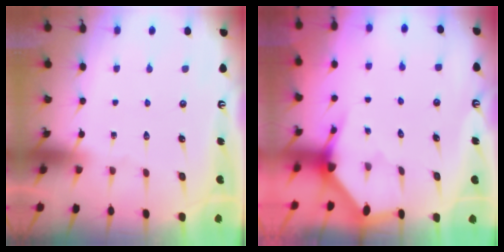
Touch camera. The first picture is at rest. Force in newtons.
{"total": 3.2, "press": 3.2, "slide": 0.3}